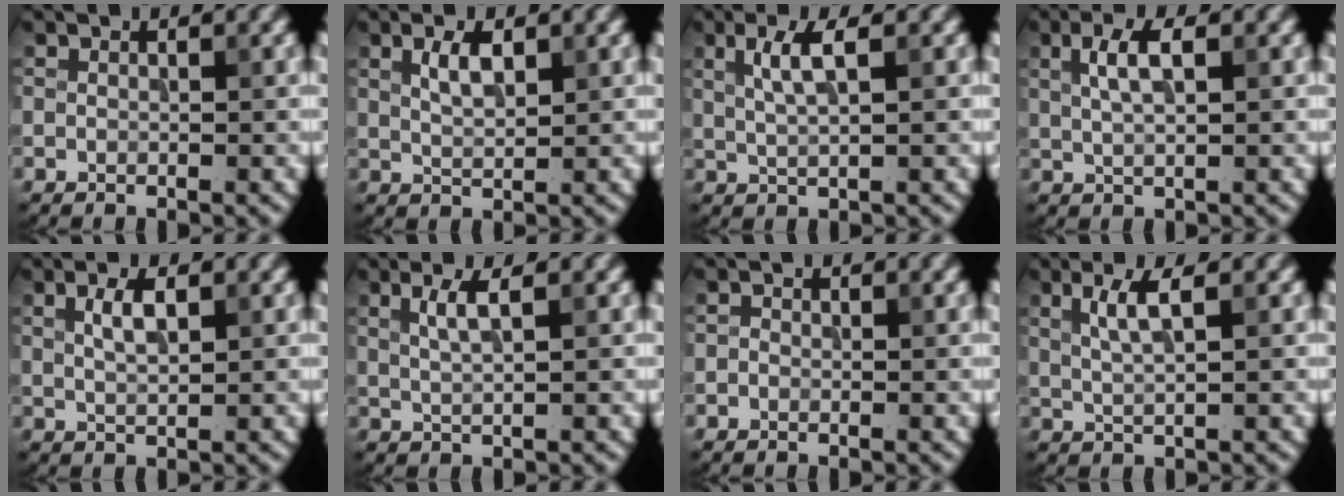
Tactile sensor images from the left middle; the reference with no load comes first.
{"total": 2.4, "force": [1.0, 1.0, 1.9], "torque": [-0.039, 0.001, 0.022]}
{"total": 3.0, "force": [1.1, 0.7, 2.7], "torque": [-0.051, 0.001, 0.021]}
{"total": 3.0, "force": [1.0, 1.0, 2.6], "torque": [-0.051, 0.006, 0.019]}
{"total": 2.3, "force": [0.9, 0.8, 1.9], "torque": [-0.038, 0.002, 0.018]}
{"total": 2.2, "force": [0.9, 0.6, 2.0], "torque": [-0.035, -0.001, 0.017]}
{"total": 0.5, "force": [-0.3, 0.4, 0.1], "torque": [0.001, -0.002, -0.007]}
{"total": 2.8, "force": [1.1, 0.7, 2.5], "torque": [-0.048, -0.001, 0.021]}